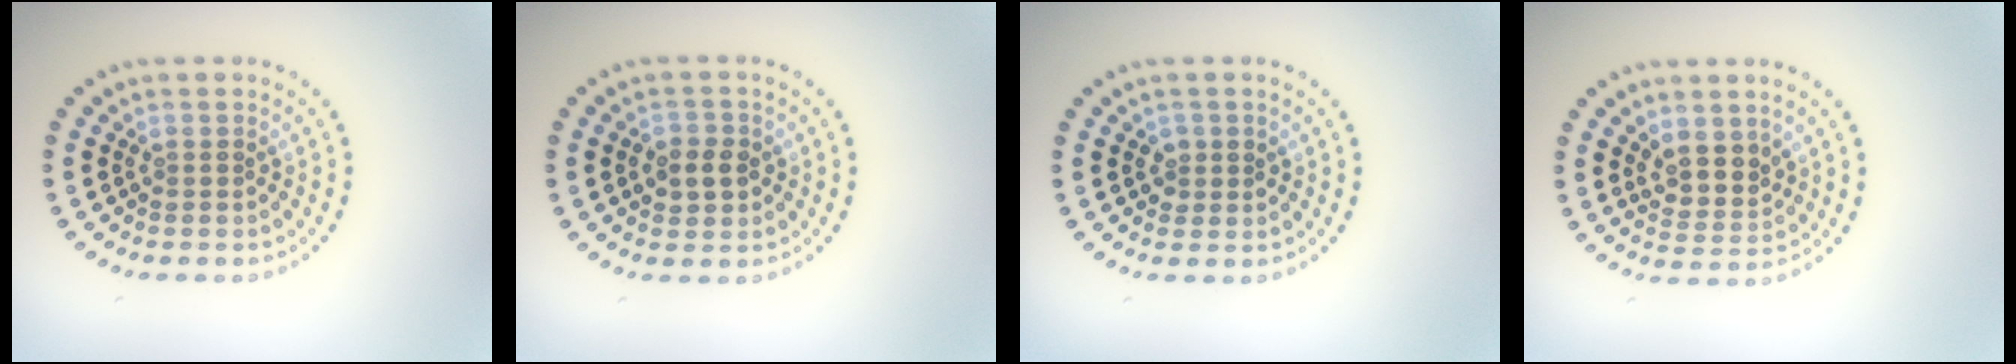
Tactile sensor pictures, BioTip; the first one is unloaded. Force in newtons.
{"total": 2.4, "press": 2.4, "slide": 0.5}
{"total": 1.2, "press": 1.1, "slide": 0.3}
{"total": 2.9, "press": 2.5, "slide": 1.6}